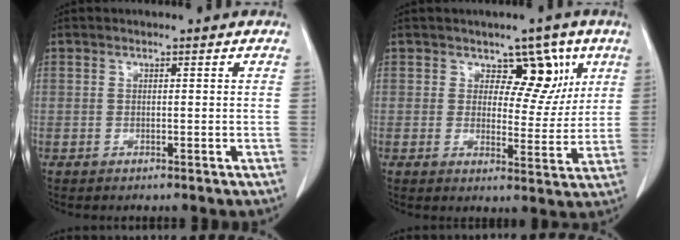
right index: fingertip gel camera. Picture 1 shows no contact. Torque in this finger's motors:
{"motor_torque": [0.08, 0.23, 0.12, 0.00]}